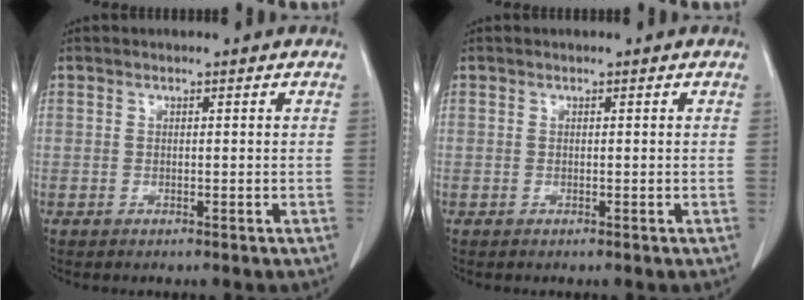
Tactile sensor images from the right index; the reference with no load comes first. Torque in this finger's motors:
{"motor_torque": [0.00, 0.00, 0.00, 0.00]}